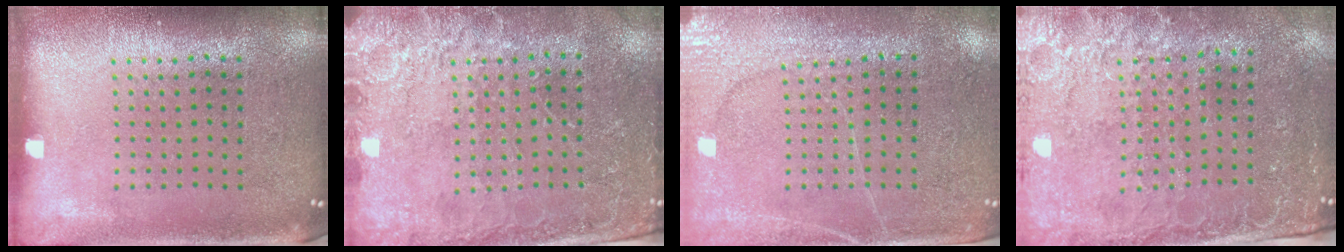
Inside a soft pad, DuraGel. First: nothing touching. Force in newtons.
{"total": 2.8, "press": 2.7, "slide": 0.4}
{"total": 2.9, "press": 2.7, "slide": 1.1}
{"total": 2.8, "press": 2.6, "slide": 1.1}